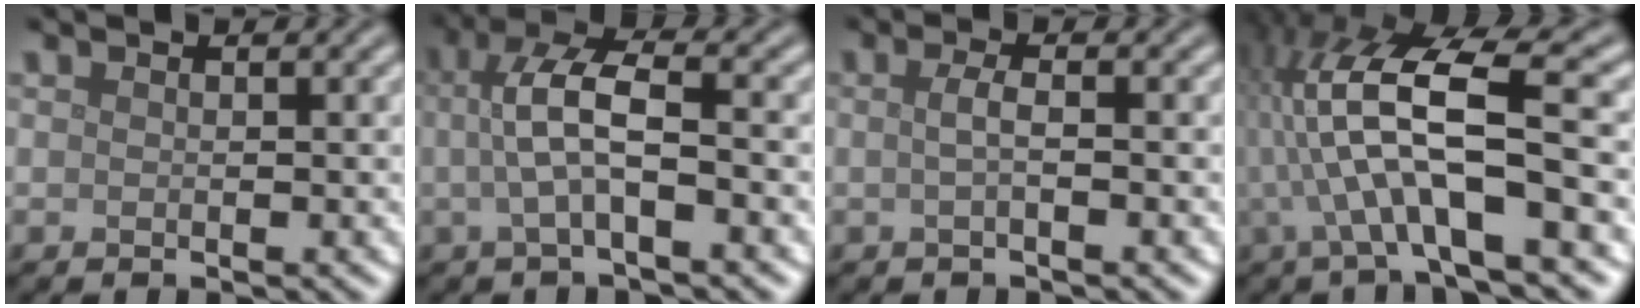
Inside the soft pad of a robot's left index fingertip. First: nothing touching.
{"total": 5.1, "force": [-0.1, 1.5, 4.9], "torque": [-0.099, 0.010, -0.007]}
{"total": 1.5, "force": [-0.1, 0.5, 1.5], "torque": [-0.028, 0.002, -0.004]}
{"total": 10.4, "force": [-0.1, 2.7, 10.1], "torque": [-0.191, 0.022, -0.005]}